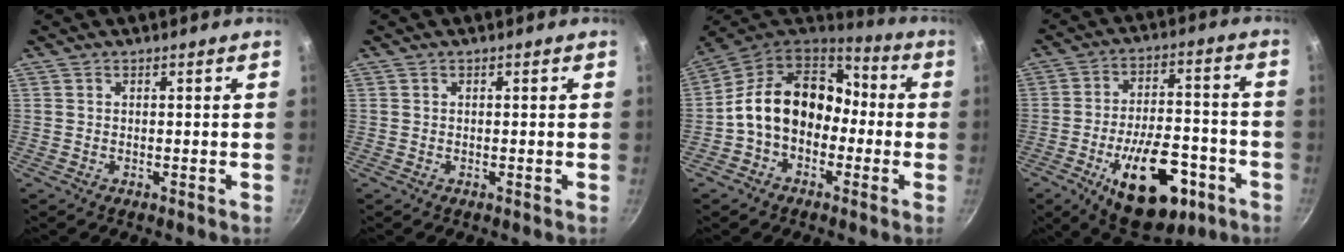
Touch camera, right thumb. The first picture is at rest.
{"total": 0.0}
{"total": 16.3, "force": [-1.2, 12.4, 10.5], "torque": [-0.140, 0.054, -0.037]}
{"total": 16.8, "force": [-6.9, 8.7, 12.6], "torque": [-0.160, 0.034, -0.091]}